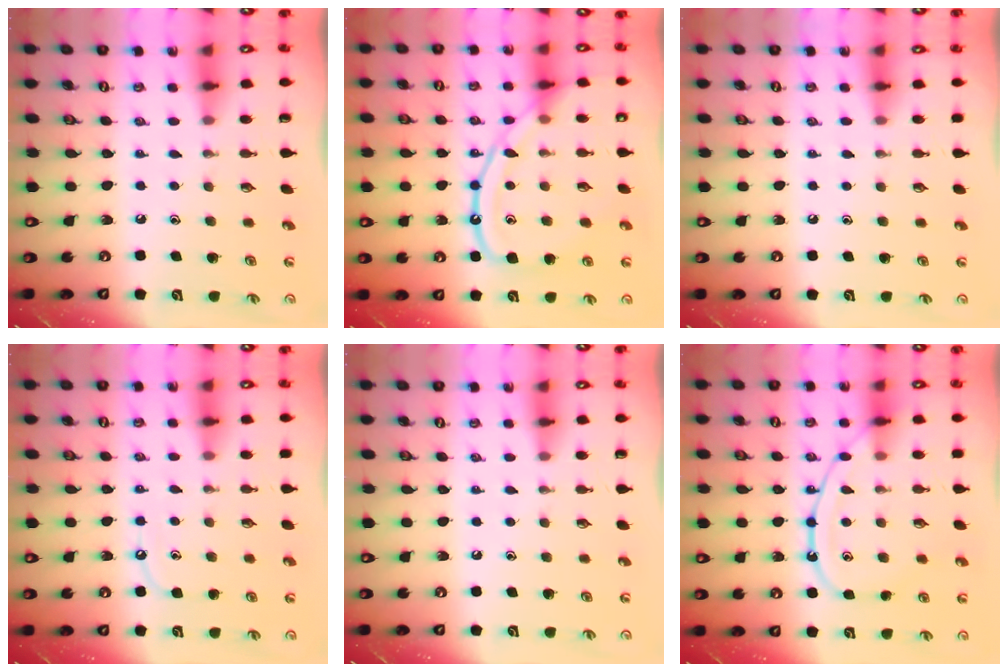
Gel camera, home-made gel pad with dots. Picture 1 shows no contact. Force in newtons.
{"total": 12.6, "press": 12.6, "slide": 1.0}
{"total": 2.4, "press": 2.4, "slide": 0.4}
{"total": 5.7, "press": 5.6, "slide": 0.6}
{"total": 0.0}
{"total": 12.0, "press": 12.0, "slide": 1.1}